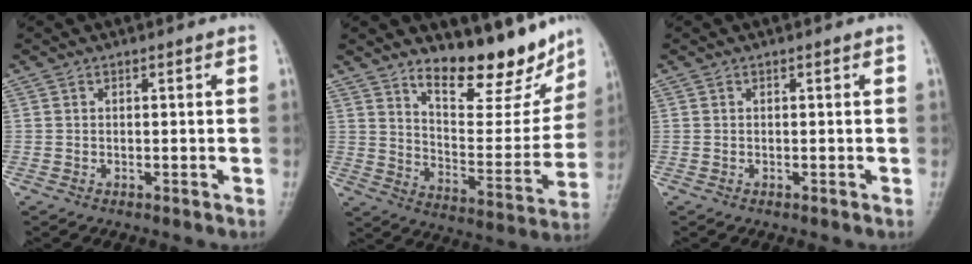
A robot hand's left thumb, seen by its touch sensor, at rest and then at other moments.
{"total": 15.9, "force": [12.6, 5.5, 8.0], "torque": [-0.067, -0.092, 0.198]}
{"total": 0.0}